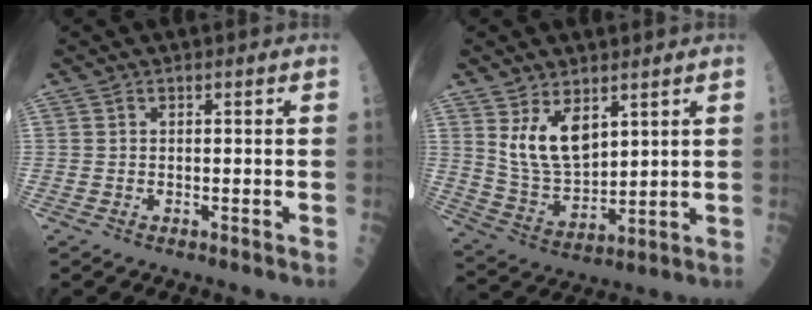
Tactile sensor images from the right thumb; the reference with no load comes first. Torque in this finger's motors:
{"motor_torque": [0.02, 0.70, 0.64, 0.42, 0.07]}